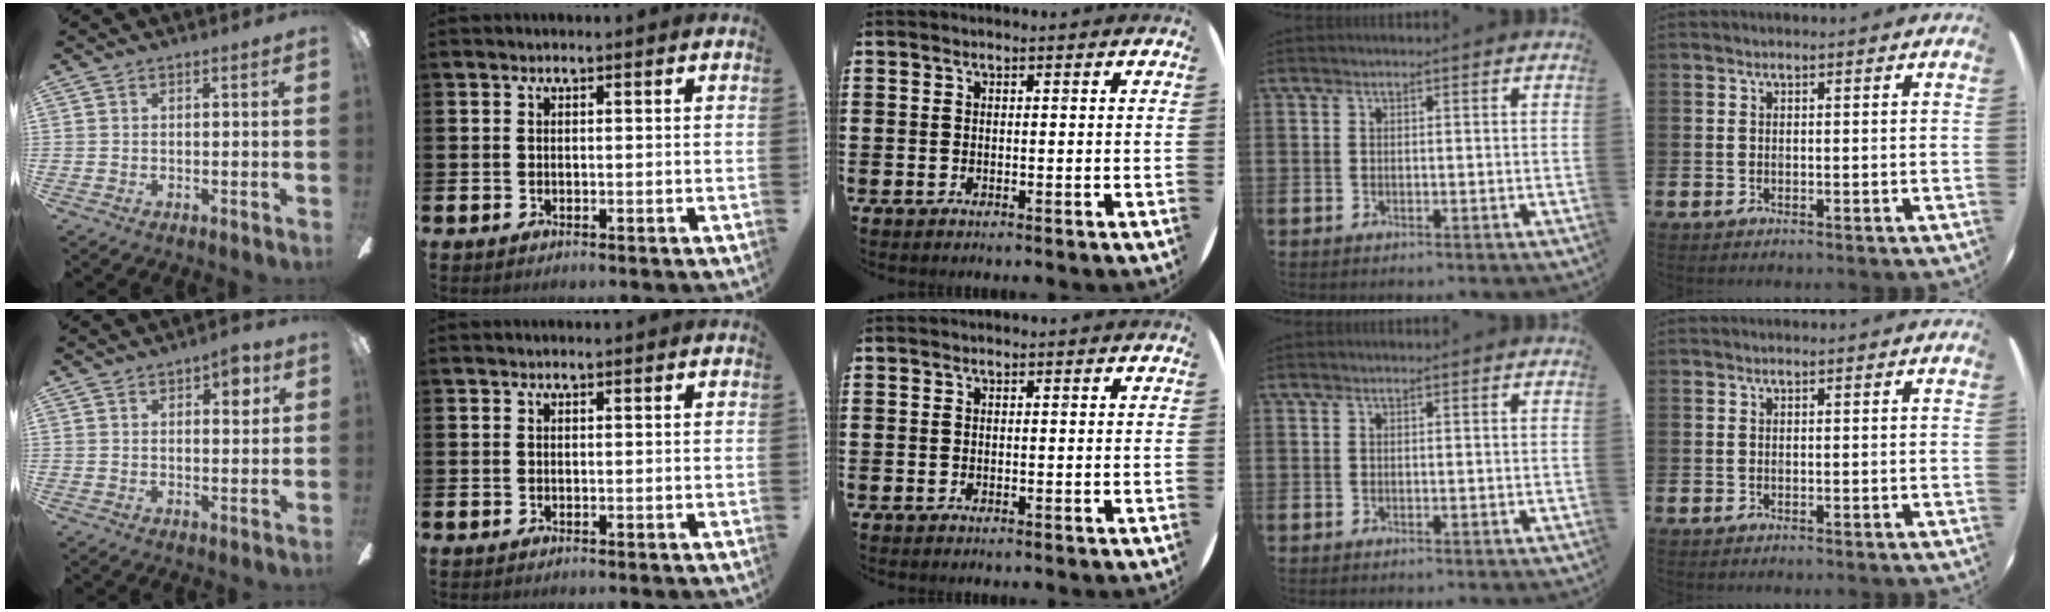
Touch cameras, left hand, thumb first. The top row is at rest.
{"thumb": {"total": 5.4, "force": [2.7, 2.6, 3.9], "torque": [-0.041, -0.006, 0.038]}}